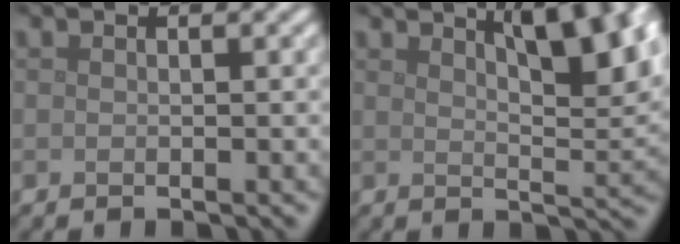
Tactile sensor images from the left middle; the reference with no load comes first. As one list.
[{"total": 8.2, "force": [4.5, 2.6, 6.4], "torque": [-0.070, 0.019, 0.064]}]